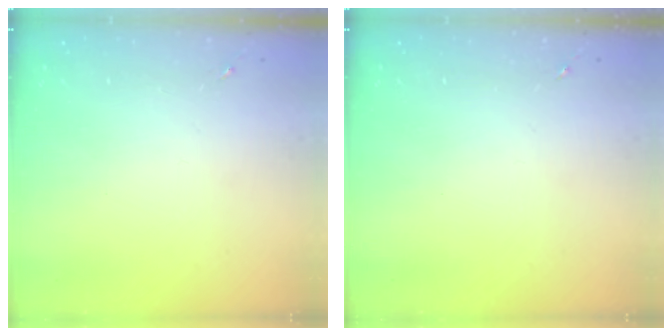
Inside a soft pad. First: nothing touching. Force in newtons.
{"total": 0.0}